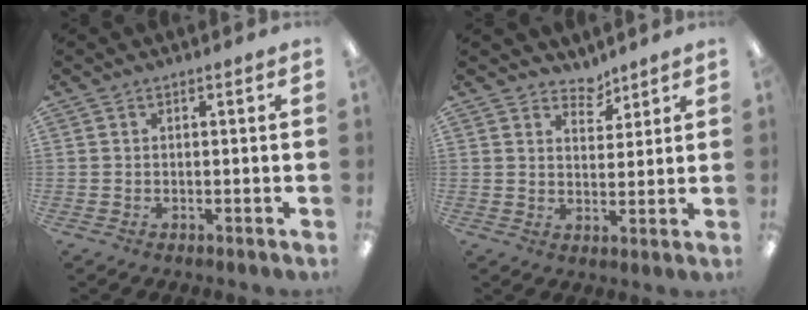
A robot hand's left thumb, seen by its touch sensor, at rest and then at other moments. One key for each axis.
{"total": 4.3, "fx": 3.8, "fy": 1.9, "fz": 0.4, "tx": 0.006, "ty": -0.029, "tz": 0.068}